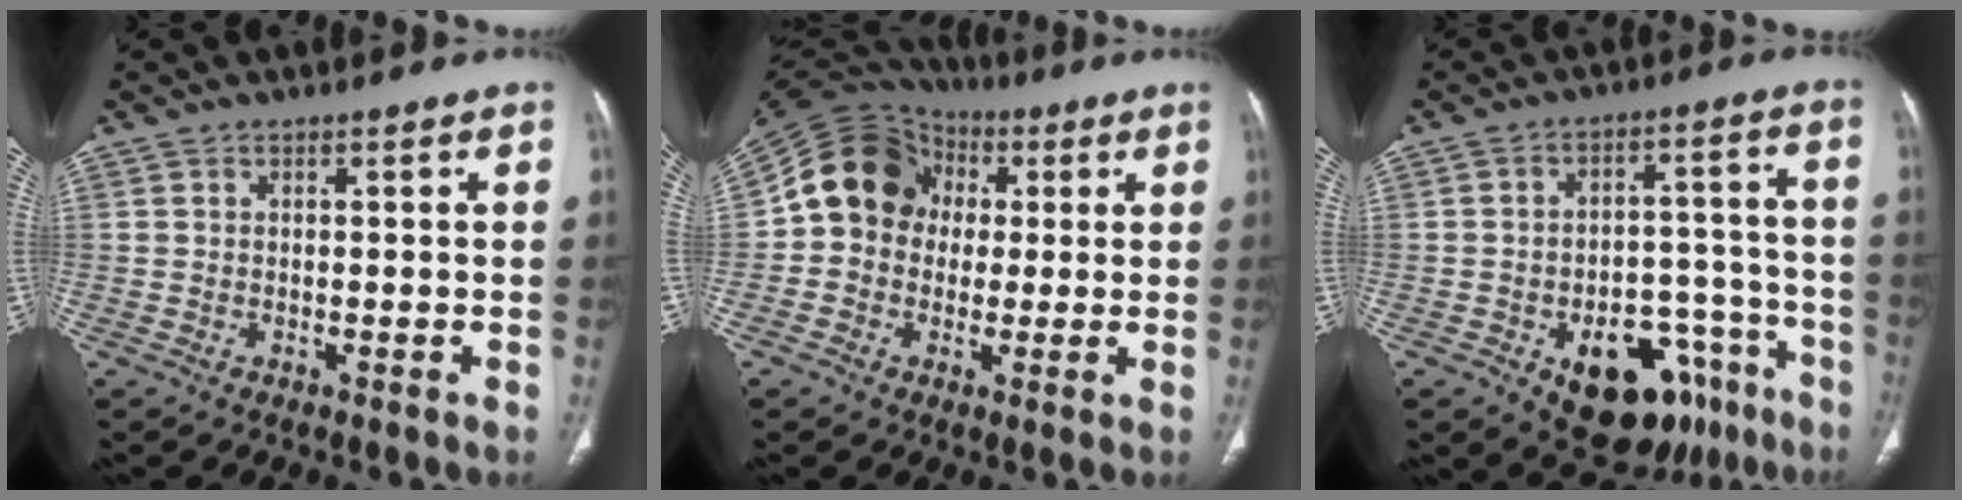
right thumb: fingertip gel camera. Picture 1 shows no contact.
{"total": 14.1, "force": [1.6, 12.0, 7.1], "torque": [-0.112, 0.030, 0.018]}
{"total": 18.0, "force": [-9.7, 10.5, 10.9], "torque": [-0.094, 0.073, -0.126]}